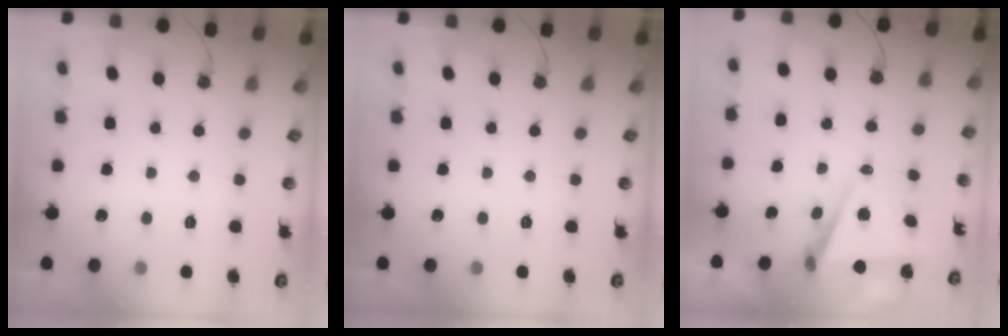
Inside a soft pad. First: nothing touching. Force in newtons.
{"total": 0.0}
{"total": 7.1, "press": 5.7, "slide": 4.3}